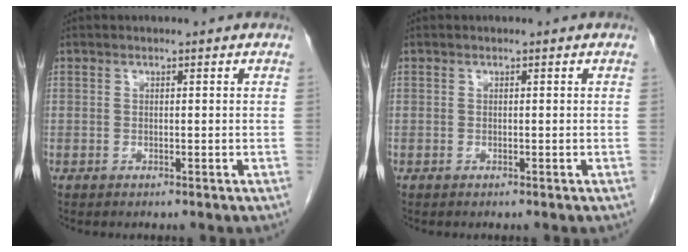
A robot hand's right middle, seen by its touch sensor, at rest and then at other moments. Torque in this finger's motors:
{"motor_torque": [0.01, -0.53, 0.06, 0.01]}